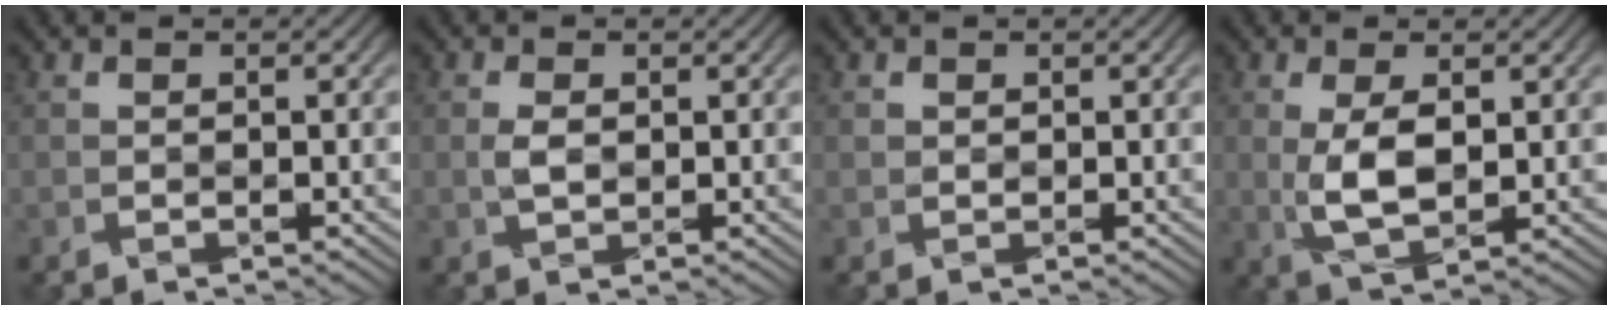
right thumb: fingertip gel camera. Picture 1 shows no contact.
{"total": 1.1, "force": [0.0, 0.7, 0.9], "torque": [-0.024, -0.003, 0.002]}
{"total": 0.5, "force": [0.3, 0.0, -0.4], "torque": [0.009, -0.003, 0.008]}
{"total": 4.5, "force": [0.4, 1.8, 4.1], "torque": [-0.094, -0.008, 0.014]}